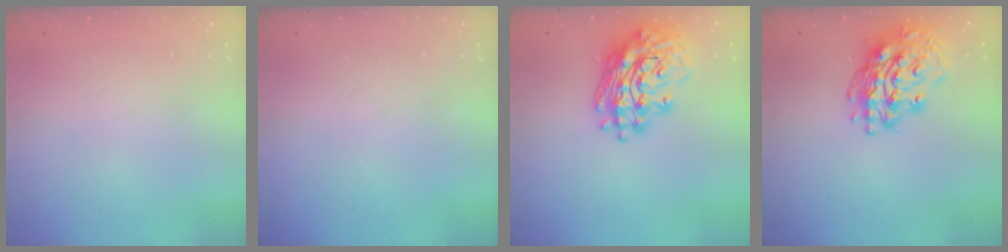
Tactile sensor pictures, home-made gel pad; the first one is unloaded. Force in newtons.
{"total": 0.0}
{"total": 18.1, "press": 17.6, "slide": 4.0}
{"total": 17.4, "press": 17.3, "slide": 1.8}